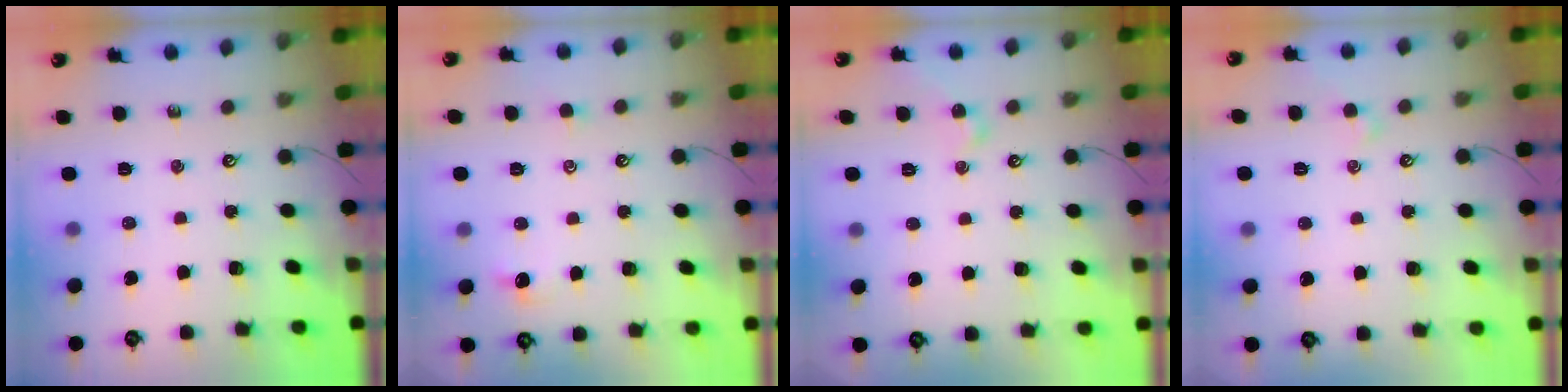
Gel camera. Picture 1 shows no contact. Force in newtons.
{"total": 0.0}
{"total": 2.0, "press": 1.9, "slide": 0.6}
{"total": 2.1, "press": 2.1, "slide": 0.3}